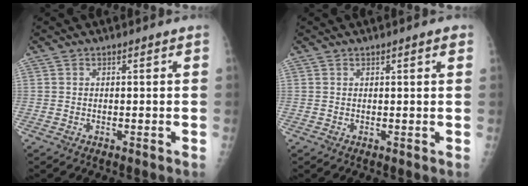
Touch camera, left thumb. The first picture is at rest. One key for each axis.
{"total": 1.5, "fx": 0.8, "fy": 0.2, "fz": 1.3, "tx": -0.017, "ty": -0.001, "tz": 0.010}